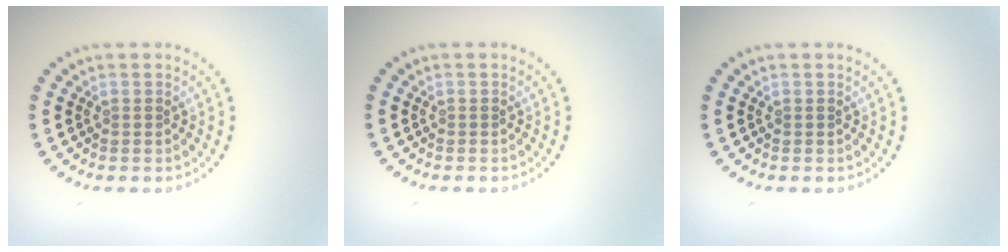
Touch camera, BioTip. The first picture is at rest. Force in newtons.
{"total": 0.0}
{"total": 0.0}